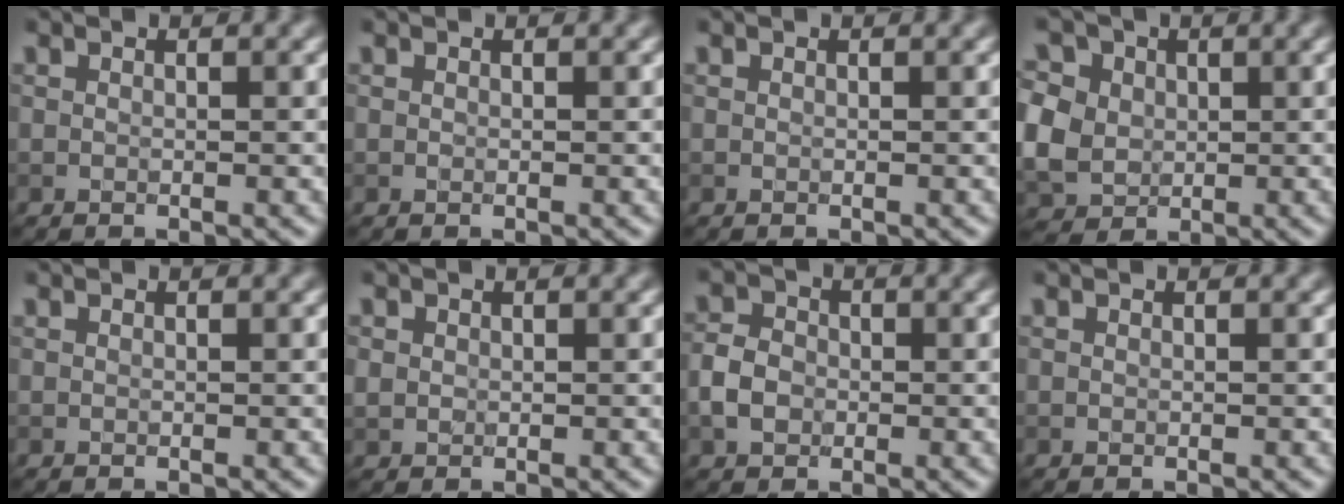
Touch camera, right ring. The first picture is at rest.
{"total": 0.0}
{"total": 0.0}
{"total": 9.9, "force": [2.6, 8.1, 5.1], "torque": [-0.105, 0.024, 0.023]}
{"total": 0.0}
{"total": 1.1, "force": [0.3, 1.0, 0.4], "torque": [-0.004, -0.001, 0.006]}
{"total": 3.0, "force": [-0.8, 2.4, 1.7], "torque": [-0.035, 0.003, -0.020]}
{"total": 0.0}